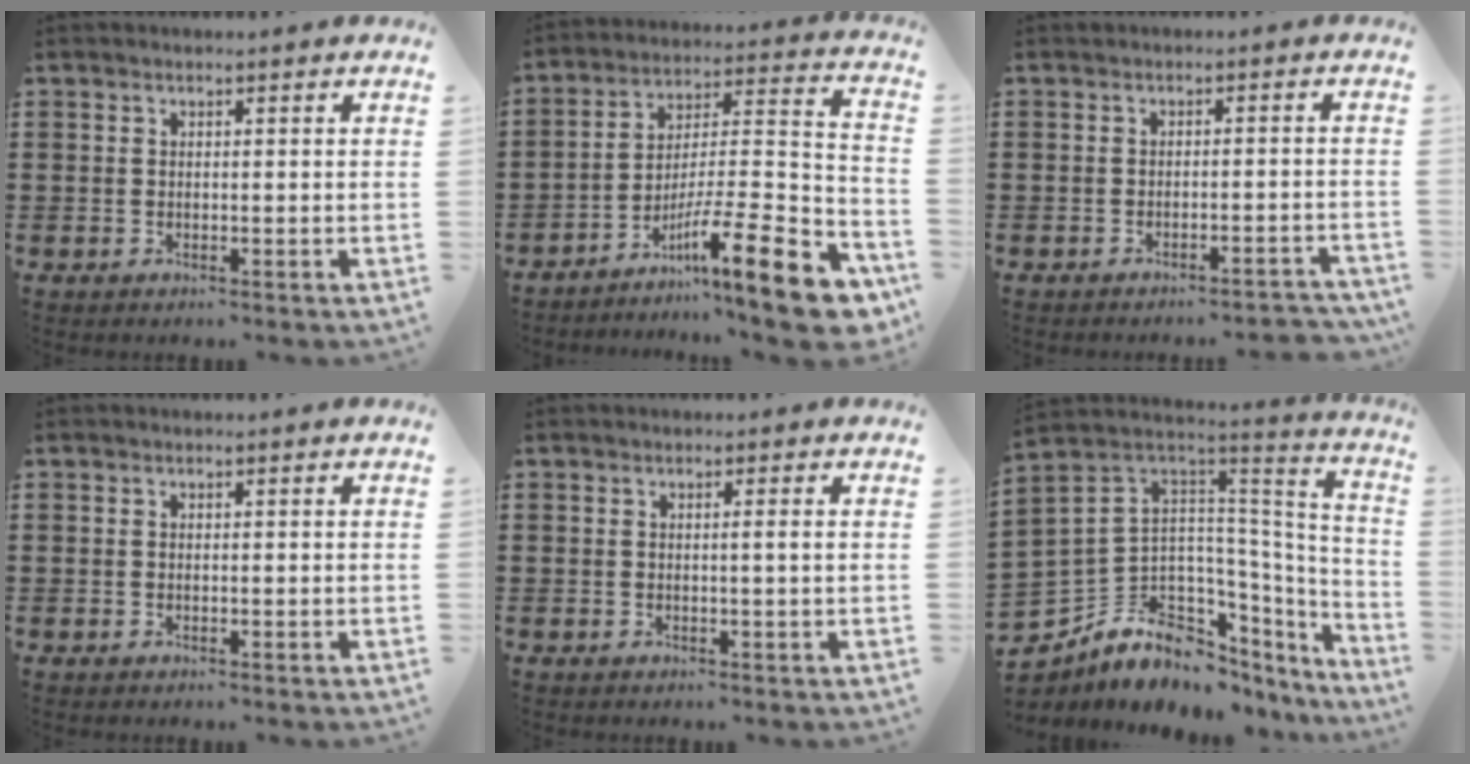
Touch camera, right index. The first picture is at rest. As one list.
[{"total": 15.4, "force": [-10.0, 2.1, 11.5], "torque": [-0.158, 0.024, -0.175]}, {"total": 2.0, "force": [-1.9, 0.0, 0.7], "torque": [-0.014, 0.001, -0.038]}, {"total": 0.0}, {"total": 1.1, "force": [0.1, -0.2, 1.1], "torque": [-0.019, -0.003, -0.001]}, {"total": 8.8, "force": [-4.5, 6.6, 3.8], "torque": [-0.106, -0.017, -0.079]}]